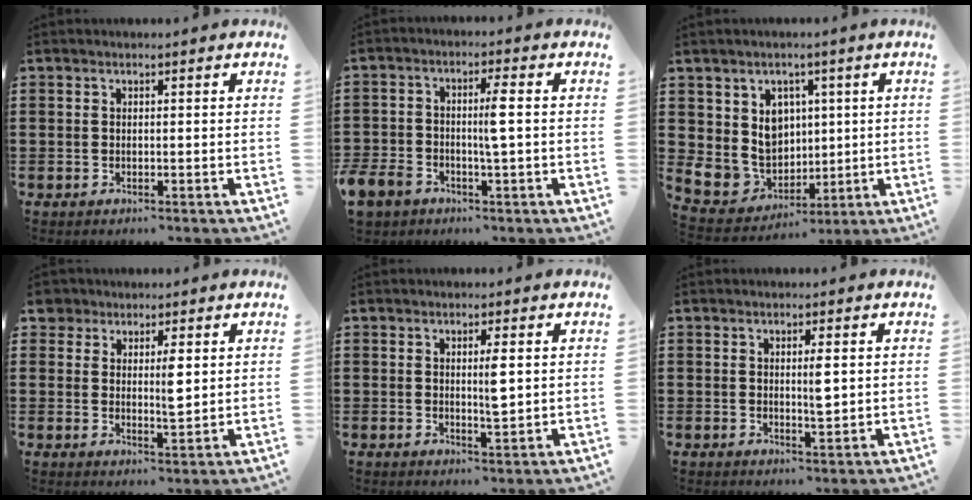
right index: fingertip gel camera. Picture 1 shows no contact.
{"total": 4.9, "force": [-1.5, 2.0, 4.2], "torque": [-0.102, 0.000, -0.038]}
{"total": 7.9, "force": [1.7, 7.5, 1.7], "torque": [-0.082, -0.012, 0.039]}
{"total": 5.3, "force": [2.6, 3.0, 3.5], "torque": [-0.056, -0.002, 0.042]}
{"total": 3.2, "force": [0.5, 0.6, 3.1], "torque": [-0.058, 0.002, 0.007]}
{"total": 2.7, "force": [0.4, 0.5, 2.6], "torque": [-0.049, 0.002, 0.006]}